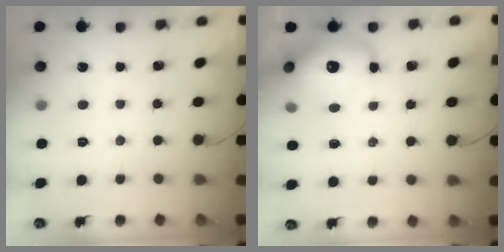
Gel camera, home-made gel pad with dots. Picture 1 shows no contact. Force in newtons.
{"total": 17.5, "press": 17.1, "slide": 4.0}